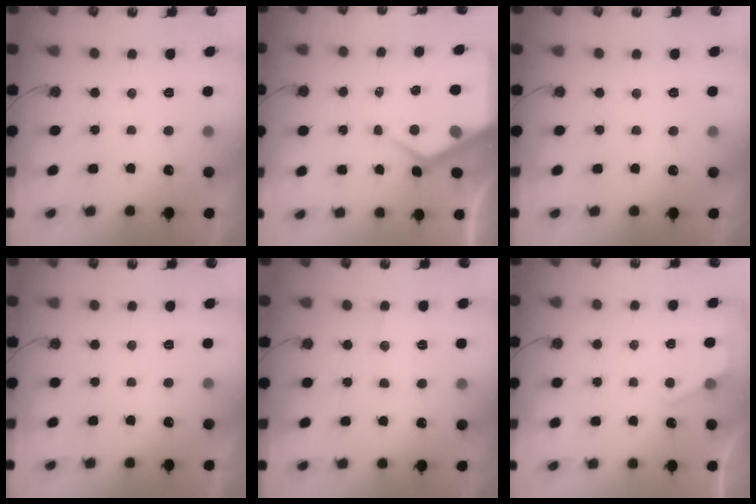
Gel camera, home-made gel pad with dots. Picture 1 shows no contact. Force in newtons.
{"total": 8.8, "press": 8.8, "slide": 0.9}
{"total": 2.5, "press": 2.5, "slide": 0.4}
{"total": 0.0}
{"total": 6.8, "press": 6.8, "slide": 0.5}
{"total": 2.7, "press": 2.7, "slide": 0.4}